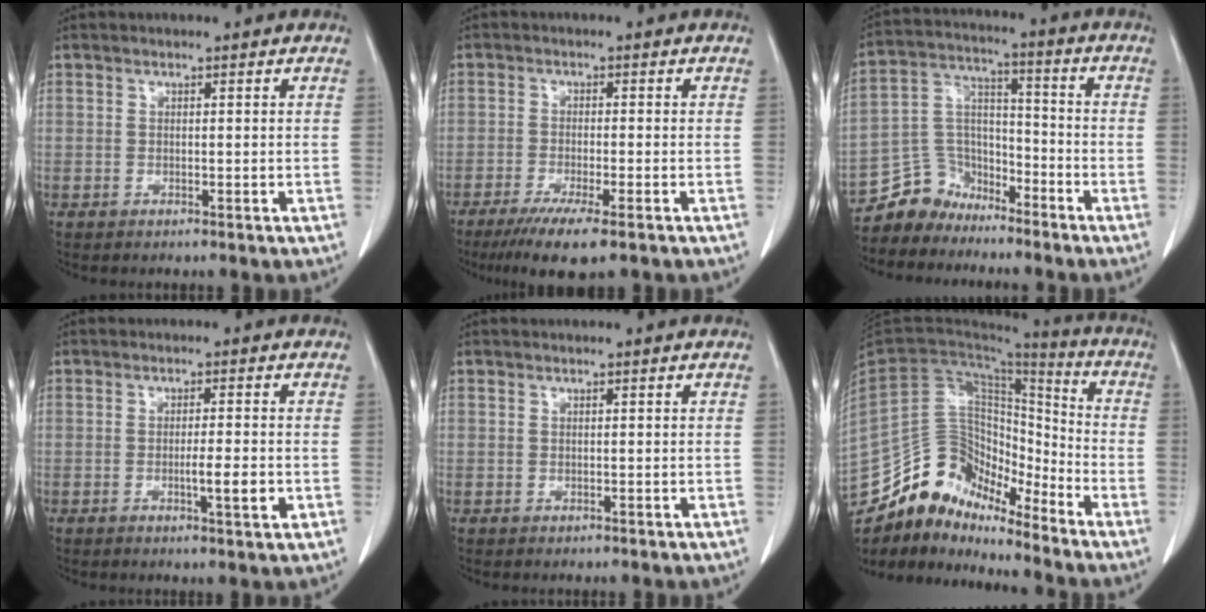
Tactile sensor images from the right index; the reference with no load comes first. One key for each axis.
{"total": 7.4, "fx": -4.9, "fy": 0.4, "fz": 5.5, "tx": -0.090, "ty": -0.019, "tz": -0.076}
{"total": 8.8, "fx": -7.5, "fy": 4.6, "fz": 0.2, "tx": -0.009, "ty": 0.038, "tz": -0.143}
{"total": 4.2, "fx": -1.2, "fy": 0.2, "fz": 4.0, "tx": -0.064, "ty": -0.005, "tz": -0.017}
{"total": 0.0}
{"total": 14.3, "fx": -12.6, "fy": 5.4, "fz": 3.8, "tx": -0.058, "ty": 0.067, "tz": -0.231}